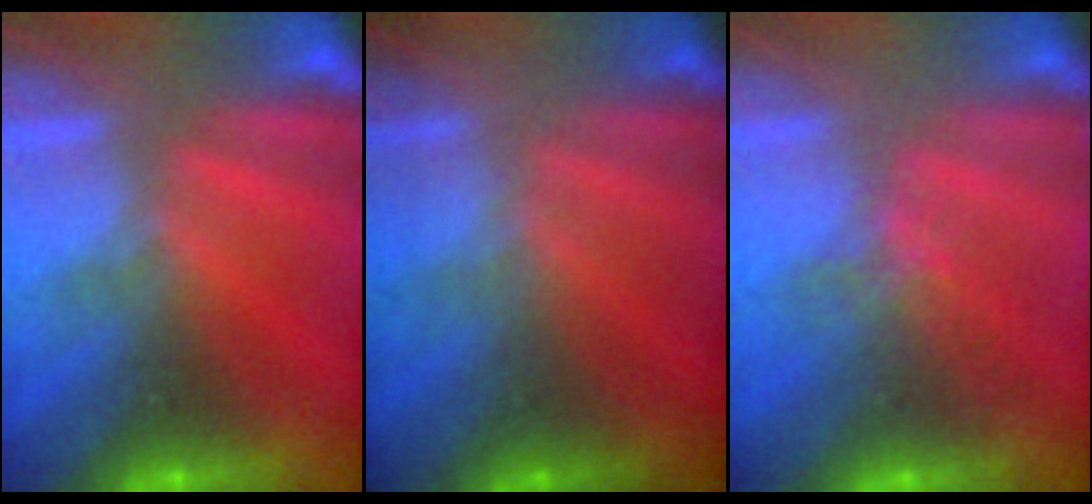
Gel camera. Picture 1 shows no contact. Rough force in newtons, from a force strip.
{"total": 1.7}
{"total": 4.0}